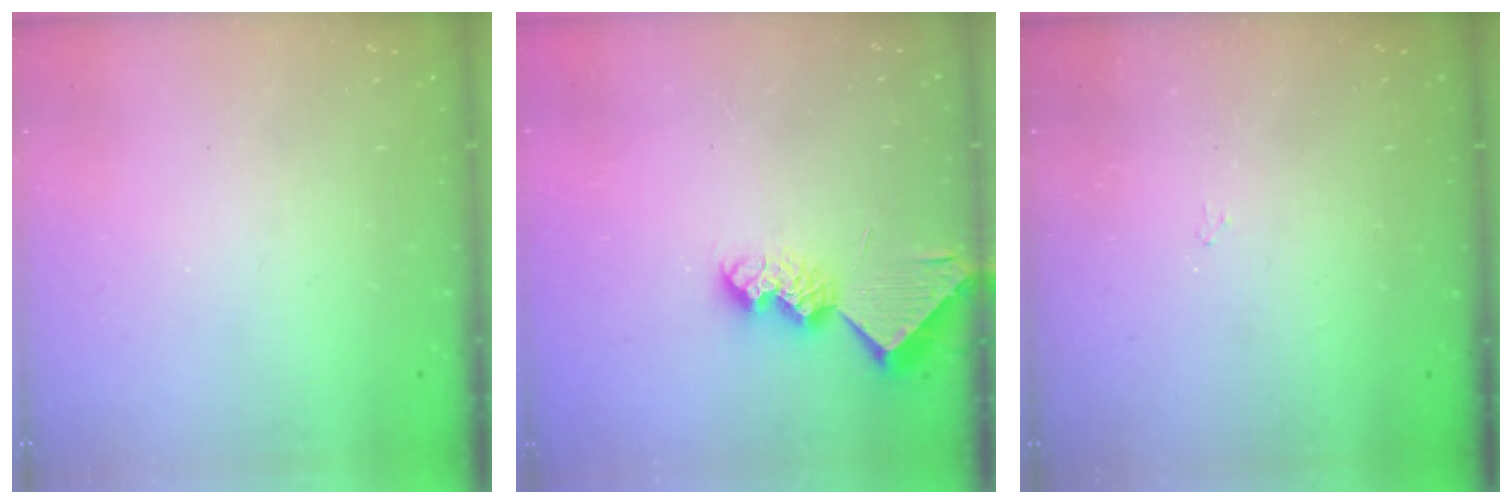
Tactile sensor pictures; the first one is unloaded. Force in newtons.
{"total": 8.8, "press": 8.8, "slide": 0.8}
{"total": 2.9, "press": 2.9, "slide": 0.5}